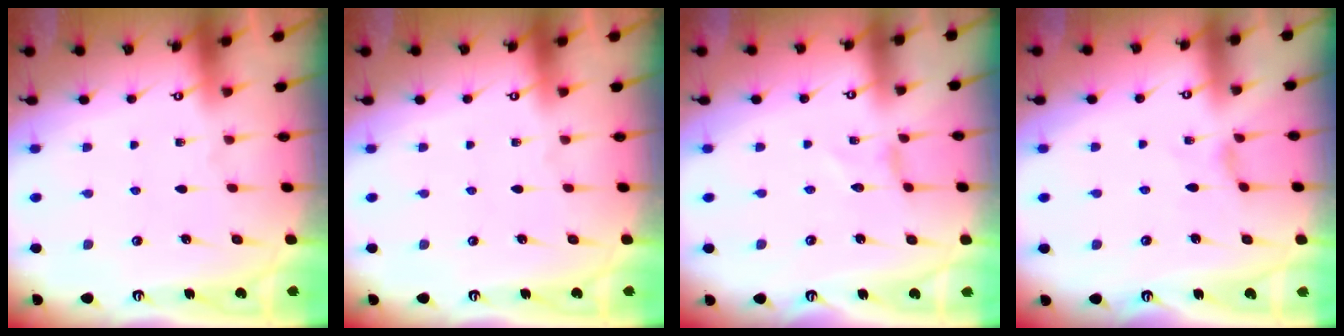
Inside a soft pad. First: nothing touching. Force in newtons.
{"total": 0.0}
{"total": 0.0}
{"total": 0.9, "press": 0.9, "slide": 0.2}